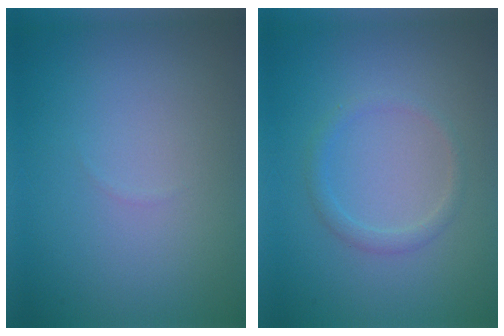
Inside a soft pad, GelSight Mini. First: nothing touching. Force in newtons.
{"total": 1.4, "press": 1.4, "slide": 0.1}